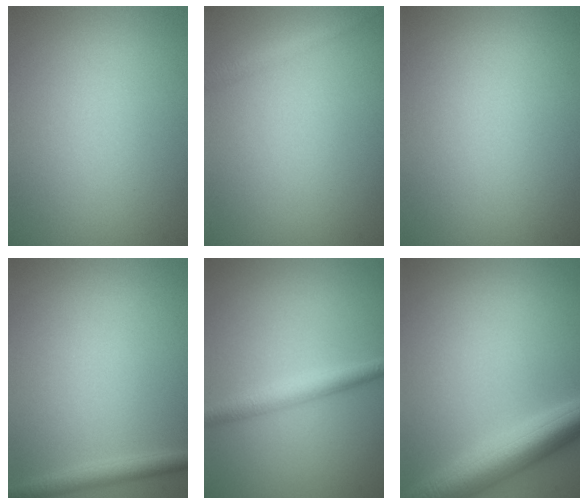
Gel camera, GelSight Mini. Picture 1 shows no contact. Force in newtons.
{"total": 1.3, "press": 1.3, "slide": 0.1}
{"total": 0.0}
{"total": 1.8, "press": 1.8, "slide": 0.1}
{"total": 2.9, "press": 2.9, "slide": 0.1}
{"total": 6.8, "press": 6.8, "slide": 0.3}